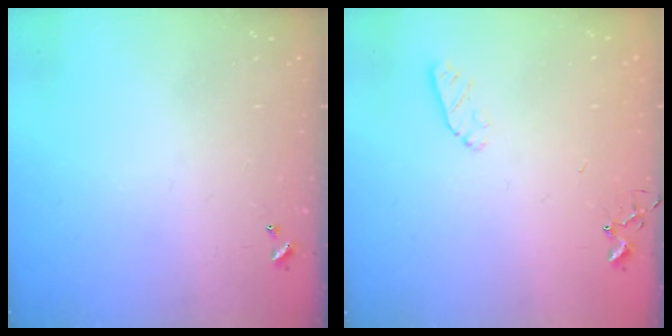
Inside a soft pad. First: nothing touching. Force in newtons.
{"total": 5.0, "press": 4.9, "slide": 0.9}